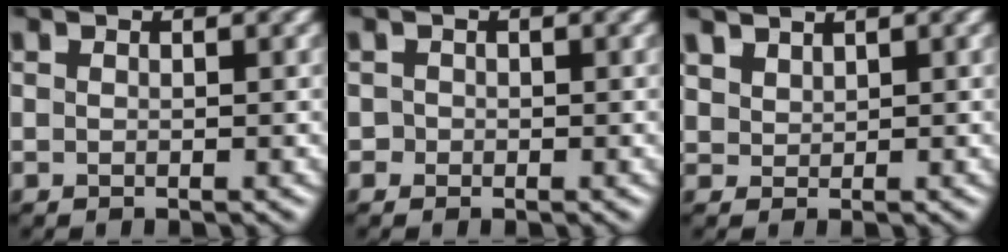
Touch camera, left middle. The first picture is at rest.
{"total": 0.7, "force": [-0.2, 0.6, -0.1], "torque": [0.008, -0.002, -0.006]}
{"total": 1.9, "force": [1.7, 0.7, 0.2], "torque": [-0.013, -0.004, 0.048]}